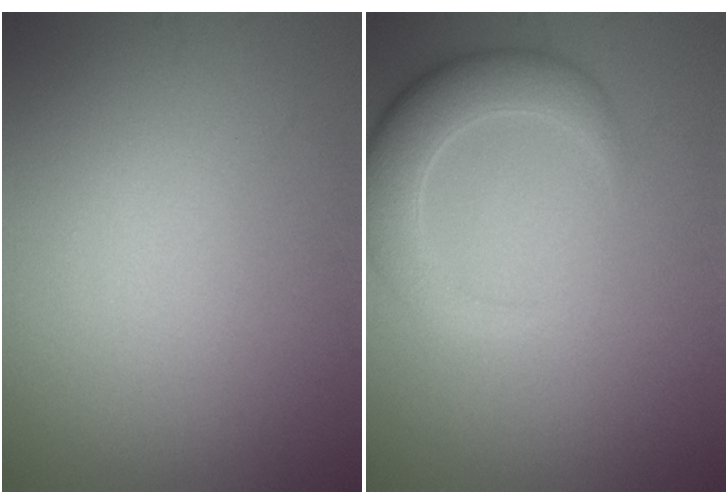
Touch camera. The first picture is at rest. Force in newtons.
{"total": 4.7, "press": 4.7, "slide": 0.4}